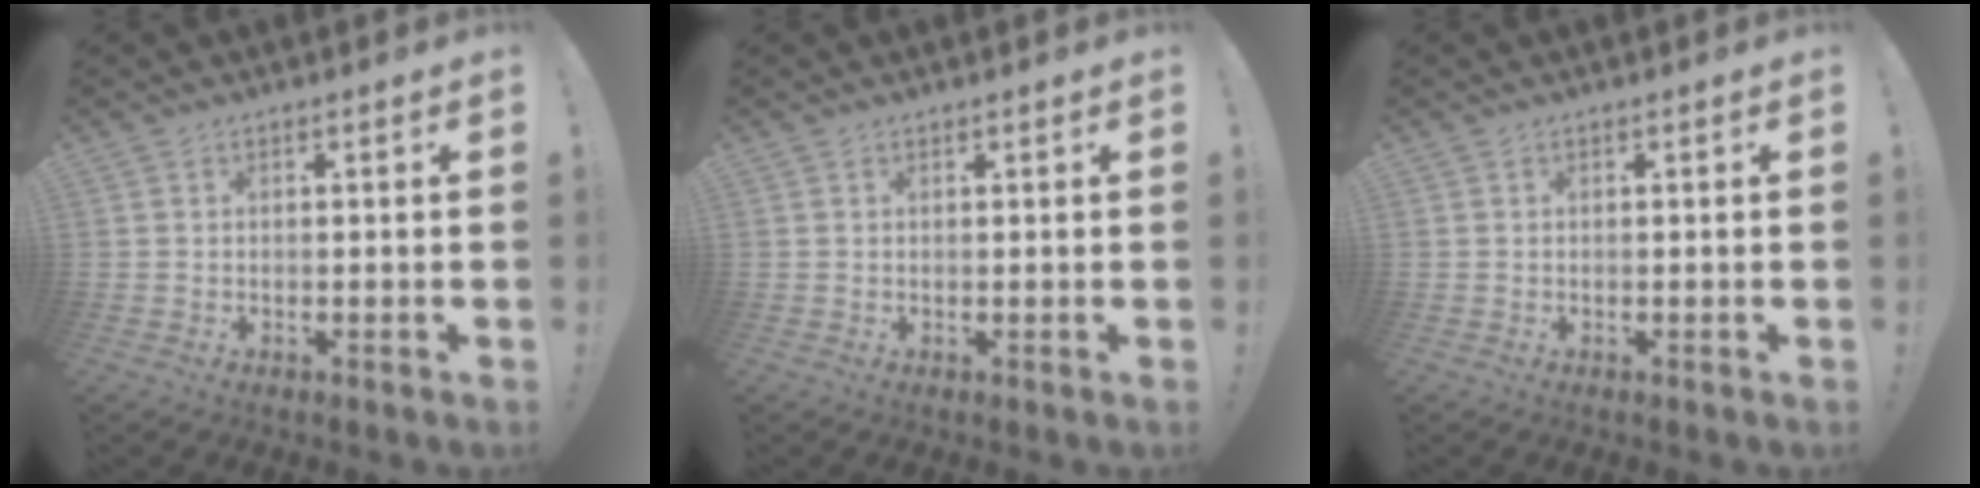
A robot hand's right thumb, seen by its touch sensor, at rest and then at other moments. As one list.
[{"total": 0.5, "force": [0.5, 0.1, 0.1], "torque": [0.001, -0.001, 0.009]}, {"total": 0.0}]